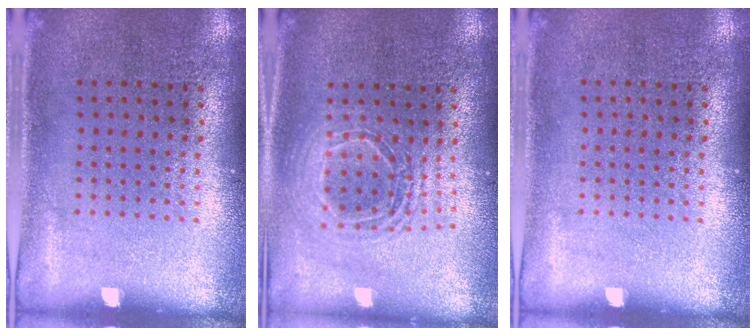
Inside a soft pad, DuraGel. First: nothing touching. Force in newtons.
{"total": 1.6, "press": 1.3, "slide": 0.8}
{"total": 0.0}